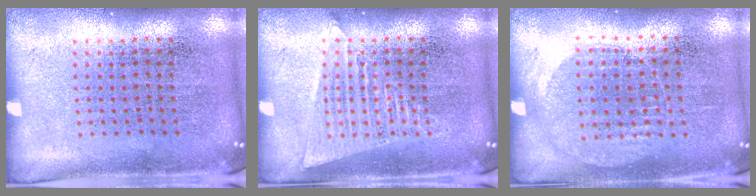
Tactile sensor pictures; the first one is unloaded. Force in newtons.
{"total": 1.9, "press": 1.9, "slide": 0.2}
{"total": 1.0, "press": 0.9, "slide": 0.4}